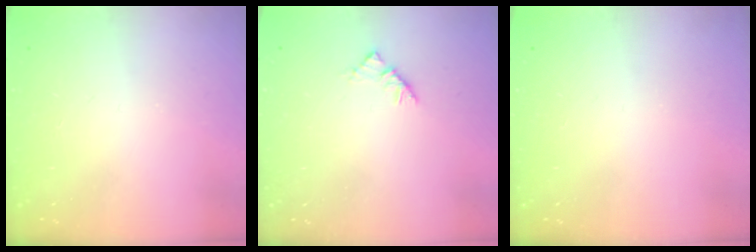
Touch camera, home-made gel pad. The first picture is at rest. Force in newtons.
{"total": 2.9, "press": 2.8, "slide": 0.7}
{"total": 0.0}